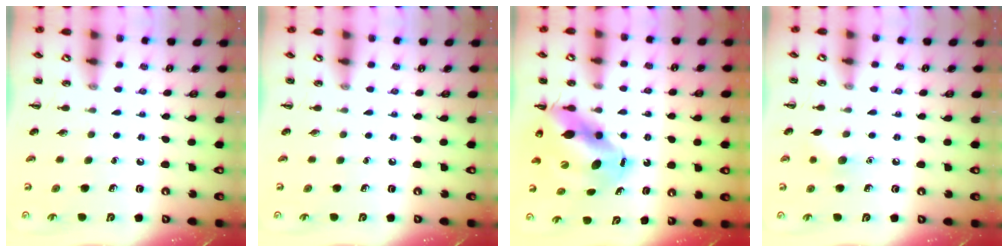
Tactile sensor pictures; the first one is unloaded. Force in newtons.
{"total": 0.0}
{"total": 12.4, "press": 11.9, "slide": 3.3}
{"total": 6.1, "press": 5.9, "slide": 1.4}